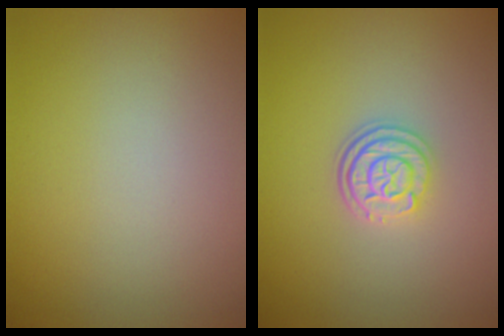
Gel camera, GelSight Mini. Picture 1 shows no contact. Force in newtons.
{"total": 3.0, "press": 2.4, "slide": 1.7}